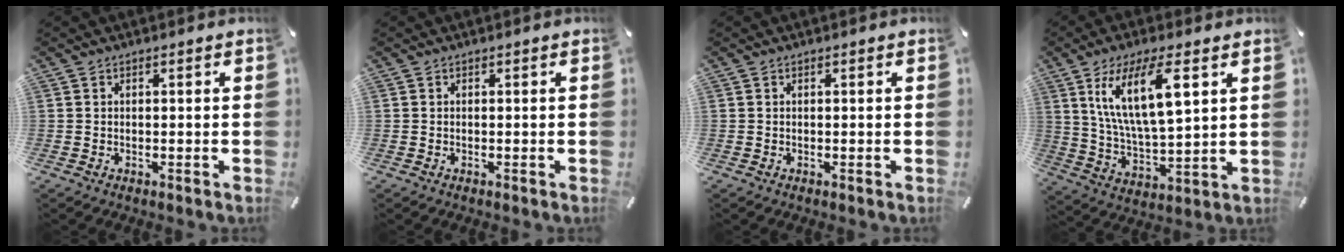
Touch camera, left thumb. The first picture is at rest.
{"total": 0.0}
{"total": 0.0}
{"total": 15.6, "force": [7.7, 5.4, 12.5], "torque": [-0.261, -0.012, 0.126]}